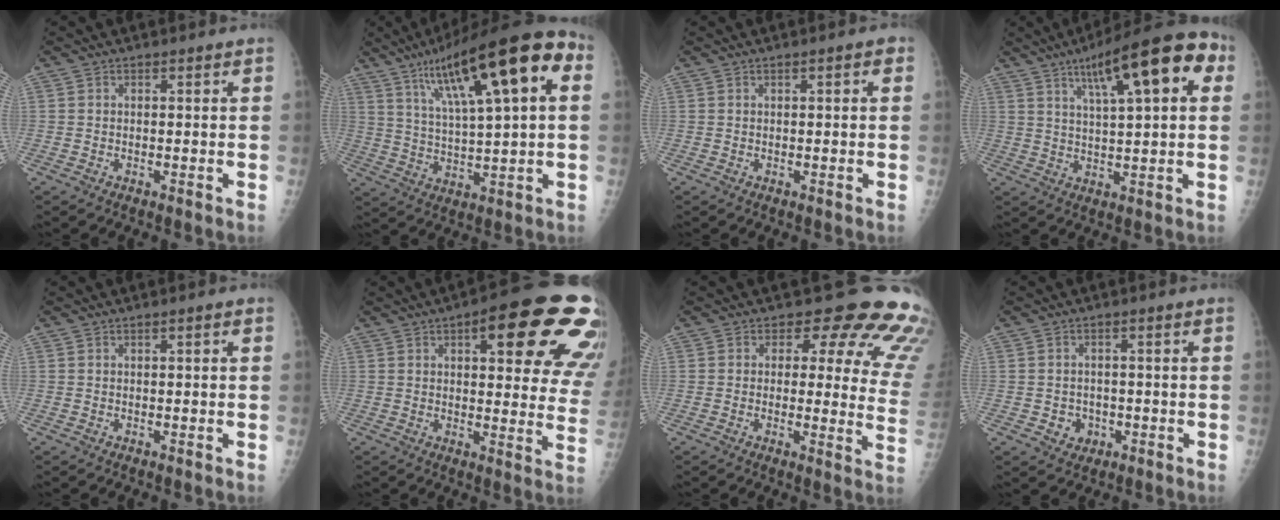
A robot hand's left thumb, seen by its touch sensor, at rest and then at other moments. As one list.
[{"total": 22.5, "force": [8.7, 5.6, 20.0], "torque": [-0.308, 0.014, 0.141]}, {"total": 1.6, "force": [0.5, 0.5, 1.4], "torque": [-0.017, 0.004, 0.004]}, {"total": 17.6, "force": [7.1, 4.8, 15.4], "torque": [-0.201, 0.011, 0.101]}, {"total": 0.8, "force": [0.2, 0.1, 0.7], "torque": [-0.016, 0.002, 0.003]}, {"total": 24.2, "force": [10.7, 7.9, 20.2], "torque": [-0.193, -0.014, 0.135]}, {"total": 15.6, "force": [11.2, 7.0, 8.3], "torque": [-0.032, -0.074, 0.094]}, {"total": 3.3, "force": [-1.1, 3.0, 0.9], "torque": [0.004, 0.005, -0.009]}]